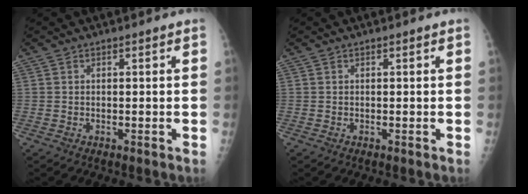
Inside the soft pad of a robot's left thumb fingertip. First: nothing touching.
{"total": 0.0}